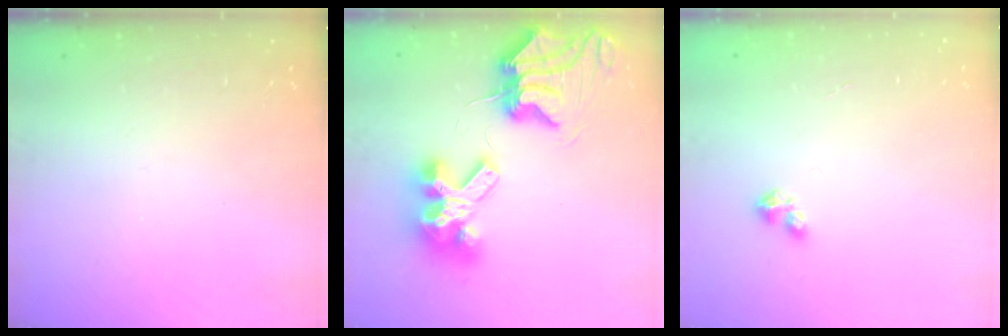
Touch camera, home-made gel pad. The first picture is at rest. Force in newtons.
{"total": 14.5, "press": 14.4, "slide": 1.7}
{"total": 2.4, "press": 2.4, "slide": 0.4}